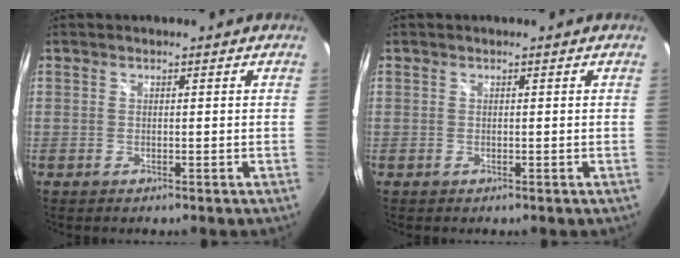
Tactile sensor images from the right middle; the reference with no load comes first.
{"total": 0.0}